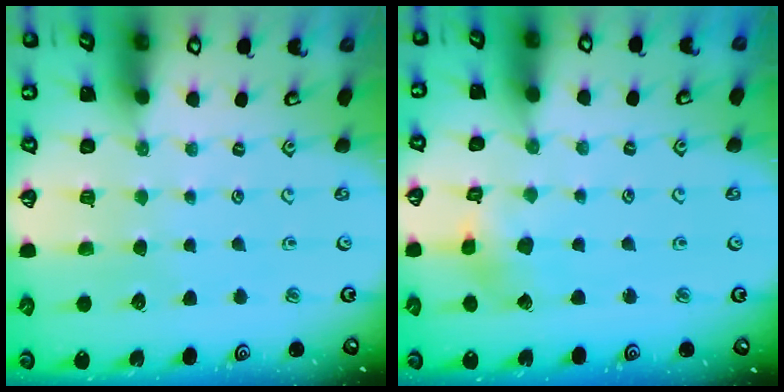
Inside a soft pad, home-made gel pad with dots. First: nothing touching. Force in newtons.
{"total": 2.8, "press": 2.8, "slide": 0.3}